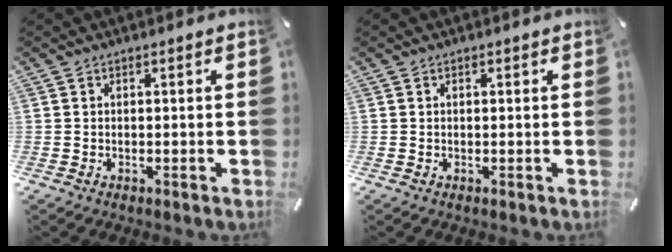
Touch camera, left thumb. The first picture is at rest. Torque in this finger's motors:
{"motor_torque": [-0.20, -0.48, -0.01, 0.41, -0.02]}